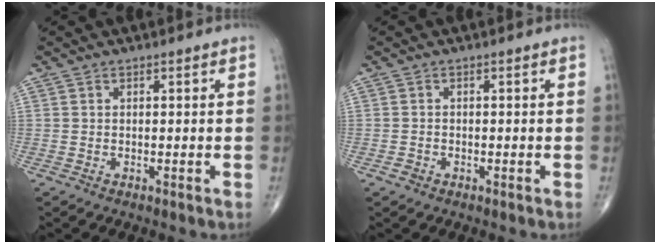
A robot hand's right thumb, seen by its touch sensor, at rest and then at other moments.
{"total": 1.1, "force": [-0.6, 0.9, 0.4], "torque": [-0.005, 0.005, -0.012]}